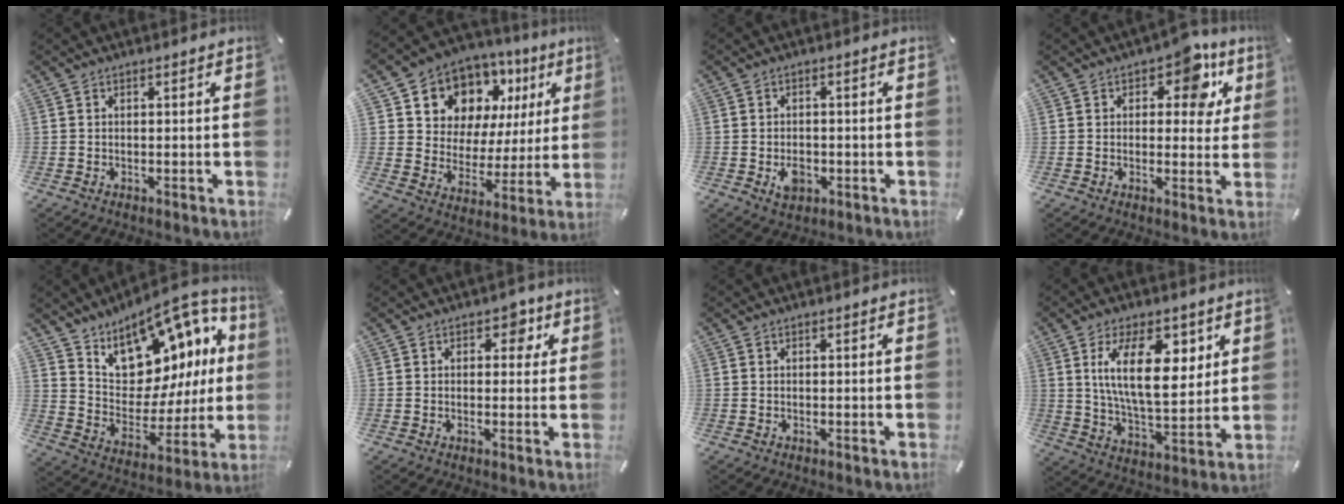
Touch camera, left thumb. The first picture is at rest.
{"total": 10.6, "force": [6.9, 7.8, 2.0], "torque": [-0.046, -0.070, 0.129]}
{"total": 4.7, "force": [-1.3, 3.5, 2.9], "torque": [-0.039, -0.001, -0.024]}
{"total": 9.8, "force": [4.5, 5.8, 6.5], "torque": [-0.067, -0.019, 0.071]}
{"total": 15.2, "force": [10.5, 8.9, 6.4], "torque": [-0.087, -0.102, 0.186]}
{"total": 4.2, "force": [1.5, 3.0, 2.6], "torque": [-0.009, -0.008, 0.014]}
{"total": 0.0}
{"total": 17.0, "force": [6.7, 8.2, 13.4], "torque": [-0.241, -0.007, 0.107]}